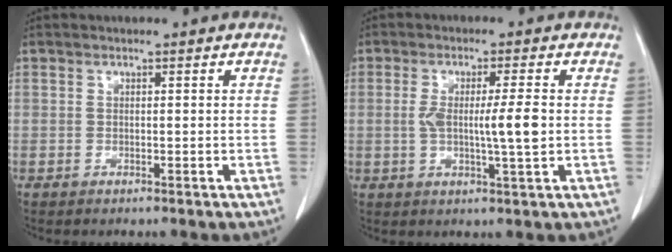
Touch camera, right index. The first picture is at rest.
{"total": 6.2, "force": [-0.1, -0.1, 6.2], "torque": [-0.108, -0.002, -0.001]}